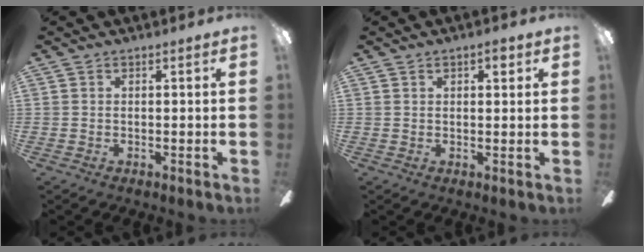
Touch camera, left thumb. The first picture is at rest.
{"total": 2.3, "force": [1.1, 1.2, 1.6], "torque": [-0.017, 0.000, 0.015]}